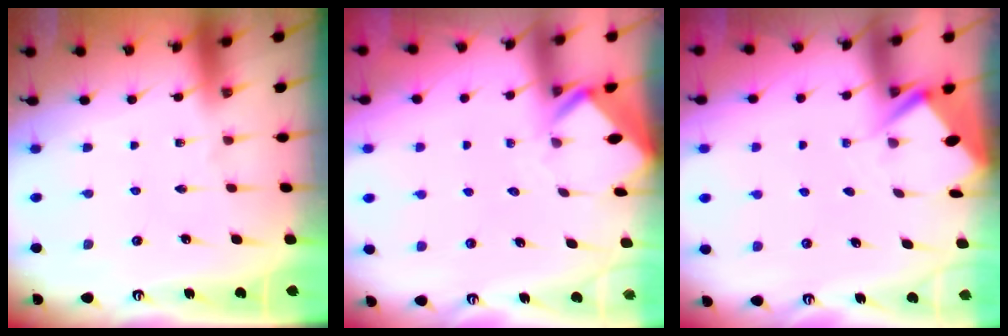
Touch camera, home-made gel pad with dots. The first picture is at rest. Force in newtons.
{"total": 2.8, "press": 2.8, "slide": 0.2}
{"total": 3.0, "press": 2.9, "slide": 0.4}